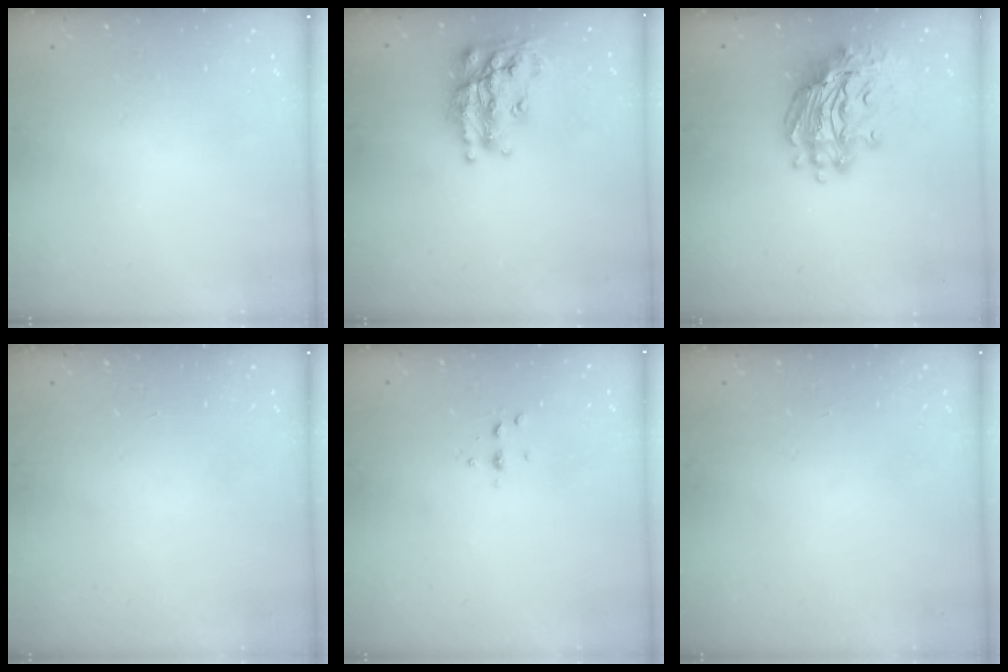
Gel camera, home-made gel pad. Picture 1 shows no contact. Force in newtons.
{"total": 20.4, "press": 20.4, "slide": 1.4}
{"total": 15.0, "press": 14.9, "slide": 1.6}
{"total": 0.0}
{"total": 3.7, "press": 3.6, "slide": 0.5}
{"total": 0.0}